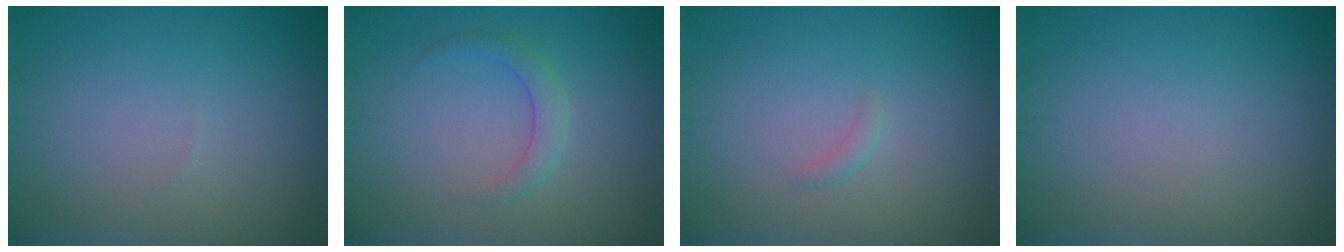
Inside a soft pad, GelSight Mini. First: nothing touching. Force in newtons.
{"total": 1.9, "press": 1.9, "slide": 0.1}
{"total": 0.6, "press": 0.6, "slide": 0.1}
{"total": 0.0}